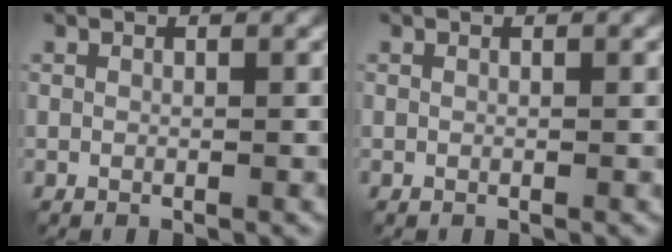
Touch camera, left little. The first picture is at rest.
{"total": 0.0}